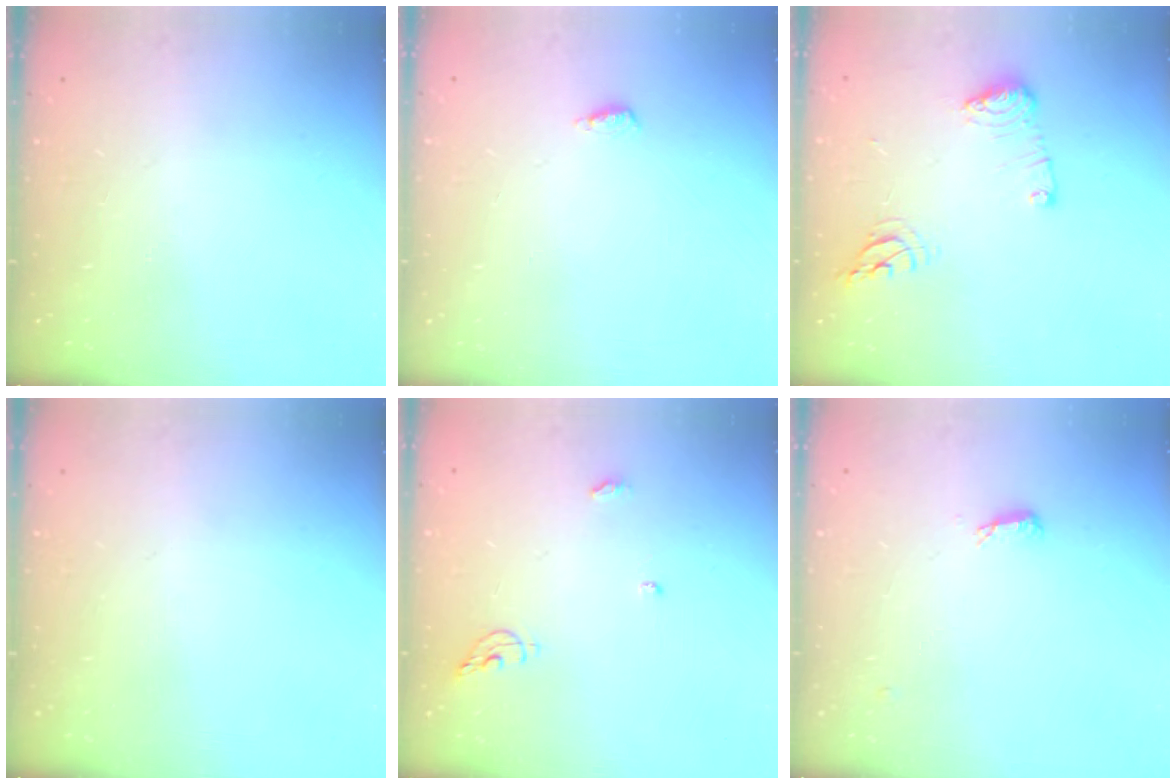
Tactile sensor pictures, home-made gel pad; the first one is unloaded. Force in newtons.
{"total": 4.4, "press": 4.1, "slide": 1.5}
{"total": 10.5, "press": 10.5, "slide": 1.0}
{"total": 0.0}
{"total": 6.5, "press": 6.5, "slide": 0.5}
{"total": 6.1, "press": 5.8, "slide": 1.6}